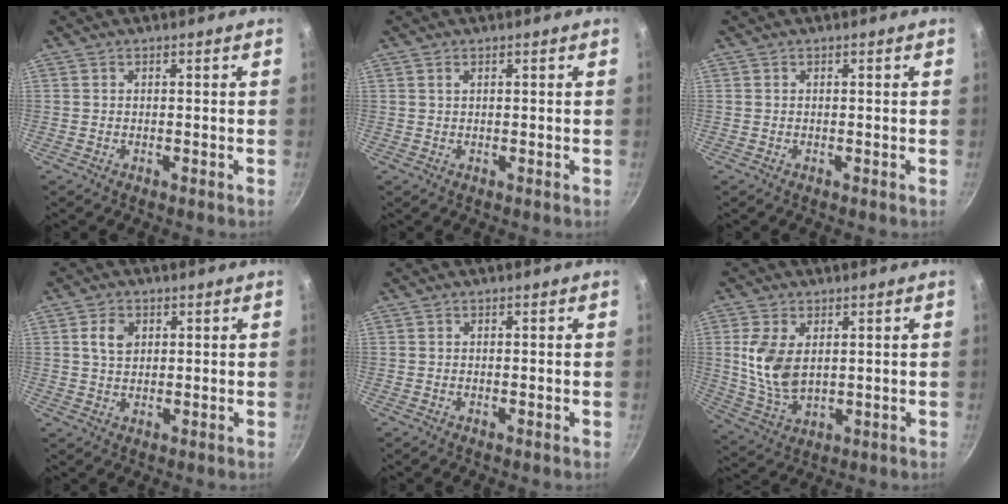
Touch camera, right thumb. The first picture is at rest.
{"total": 0.7, "force": [0.4, 0.3, 0.5], "torque": [-0.009, 0.002, 0.008]}
{"total": 0.0}
{"total": 4.4, "force": [1.4, 3.2, 2.7], "torque": [-0.036, -0.001, 0.025]}
{"total": 0.0}
{"total": 10.0, "force": [2.0, 6.0, 7.7], "torque": [-0.150, -0.020, 0.048]}